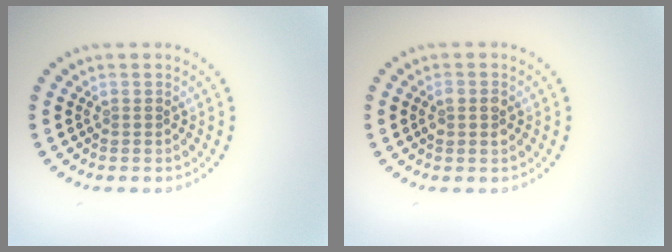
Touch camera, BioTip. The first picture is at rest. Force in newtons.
{"total": 1.2, "press": 1.2, "slide": 0.2}